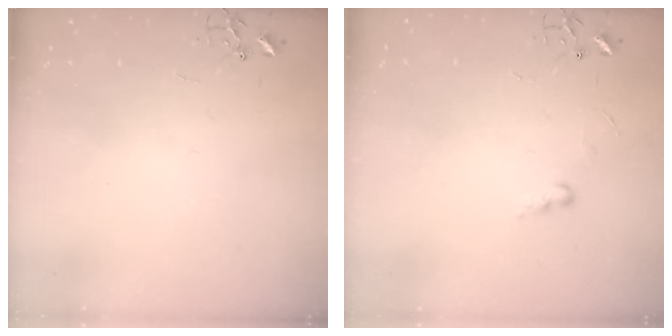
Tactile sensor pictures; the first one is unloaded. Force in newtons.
{"total": 5.5, "press": 5.5, "slide": 0.7}